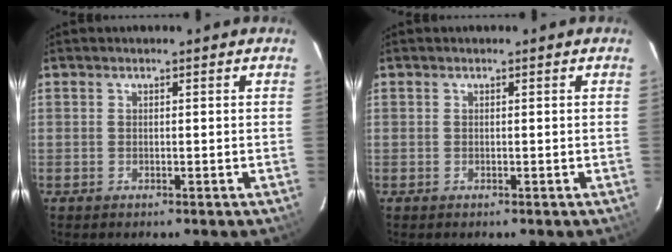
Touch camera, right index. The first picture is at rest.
{"total": 0.0}